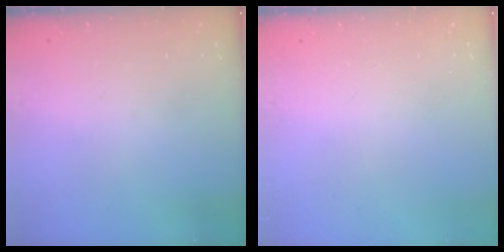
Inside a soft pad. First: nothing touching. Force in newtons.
{"total": 0.0}